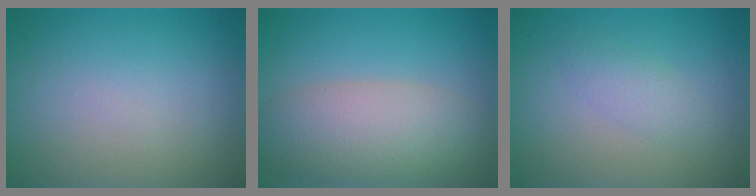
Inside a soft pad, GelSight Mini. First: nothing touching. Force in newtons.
{"total": 6.6, "press": 6.6, "slide": 0.3}
{"total": 1.7, "press": 1.7, "slide": 0.1}